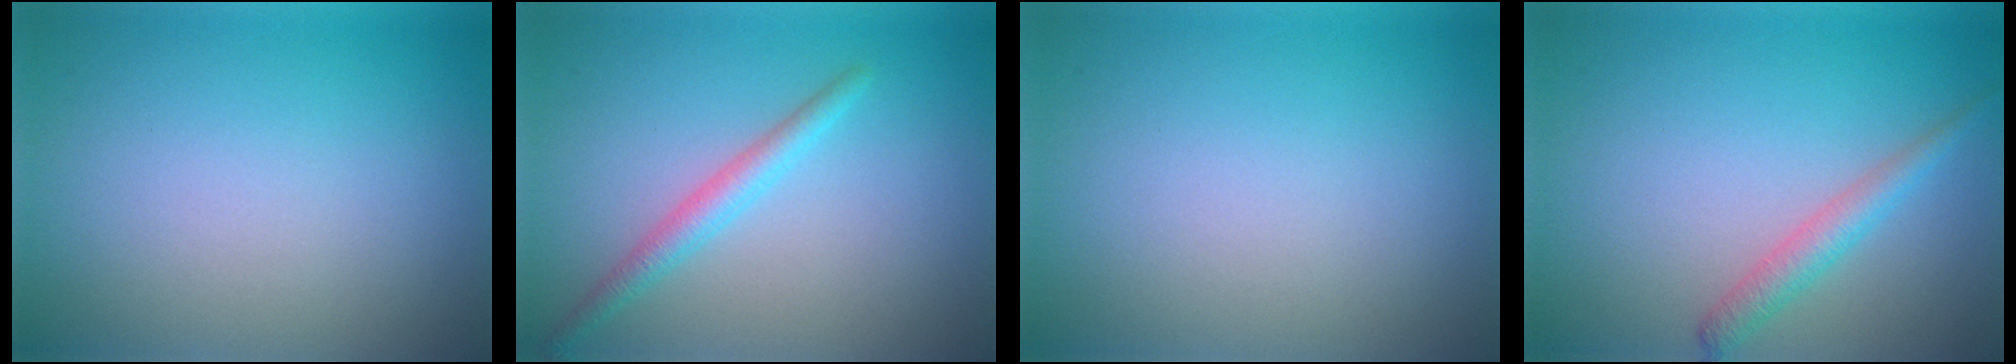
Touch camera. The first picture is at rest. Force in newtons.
{"total": 2.2, "press": 2.2, "slide": 0.1}
{"total": 0.0}
{"total": 2.2, "press": 2.2, "slide": 0.1}